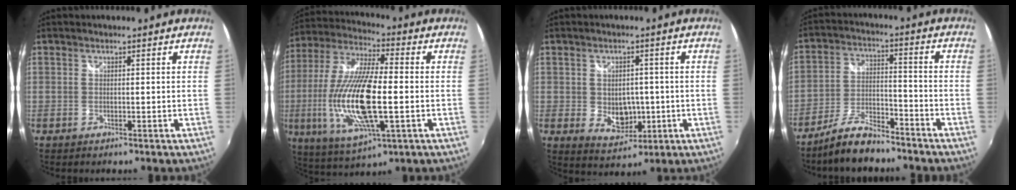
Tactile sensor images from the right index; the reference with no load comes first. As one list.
[{"total": 20.3, "force": [-3.0, 6.3, 19.0], "torque": [-0.387, -0.017, -0.051]}, {"total": 7.2, "force": [-0.8, 5.7, 4.4], "torque": [-0.078, -0.009, 0.001]}, {"total": 9.2, "force": [-7.7, 2.5, 4.4], "torque": [-0.098, 0.008, -0.139]}]